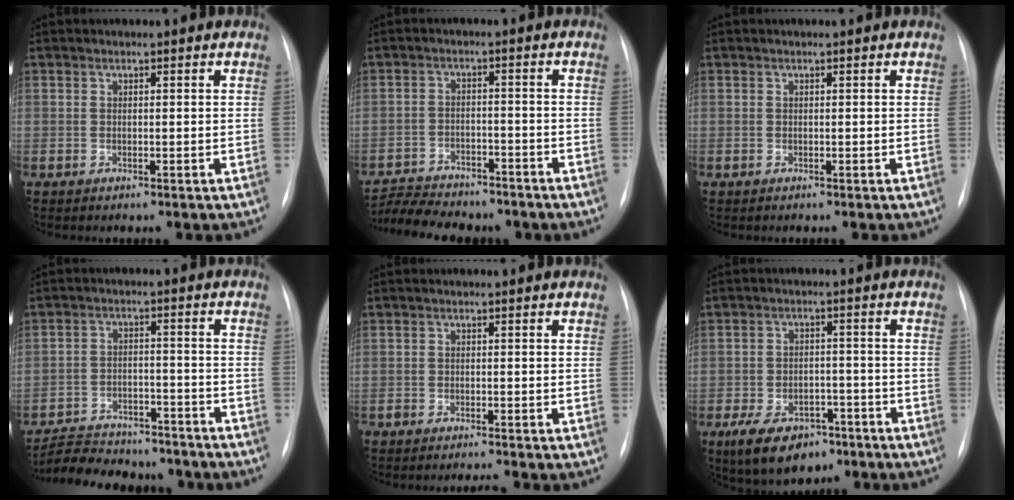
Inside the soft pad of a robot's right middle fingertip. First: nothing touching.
{"total": 10.3, "force": [-9.4, 3.0, 3.0], "torque": [-0.052, 0.007, -0.138]}
{"total": 0.0}
{"total": 14.6, "force": [-13.4, 4.2, 4.1], "torque": [-0.068, 0.025, -0.188]}
{"total": 1.5, "force": [-1.4, -0.2, 0.3], "torque": [-0.006, -0.007, -0.022]}
{"total": 9.8, "force": [-6.3, 5.4, 5.2], "torque": [-0.089, 0.005, -0.095]}